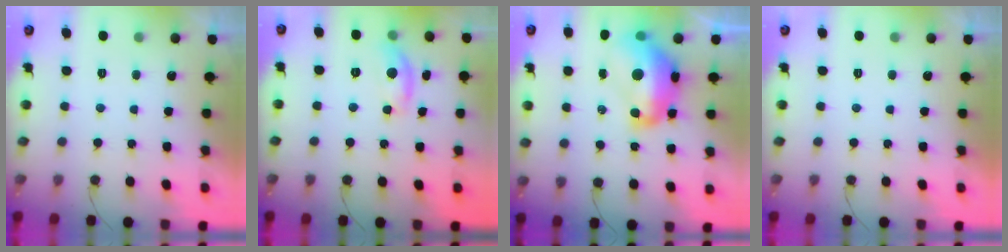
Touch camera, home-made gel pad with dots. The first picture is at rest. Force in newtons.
{"total": 8.7, "press": 8.7, "slide": 0.5}
{"total": 15.9, "press": 15.9, "slide": 1.3}
{"total": 0.0}